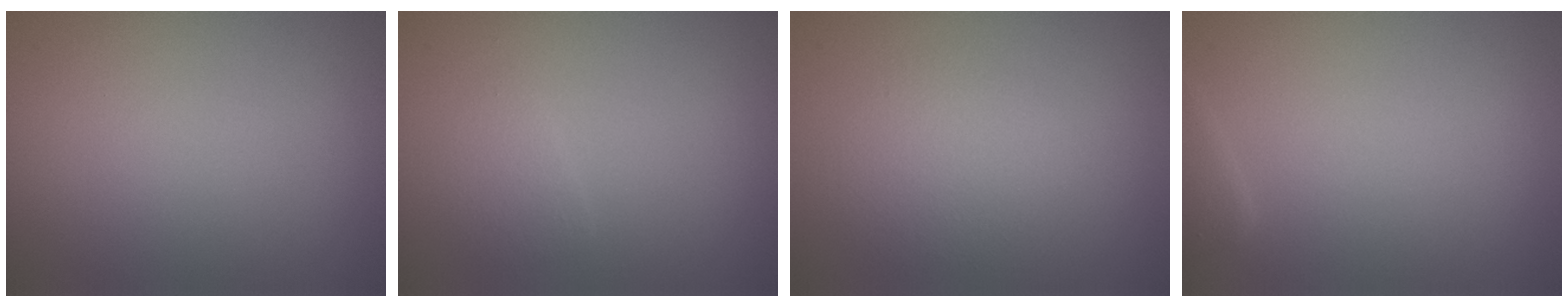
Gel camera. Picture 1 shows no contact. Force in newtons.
{"total": 1.3, "press": 1.2, "slide": 0.0}
{"total": 3.0, "press": 3.0, "slide": 0.1}
{"total": 1.2, "press": 1.2, "slide": 0.1}